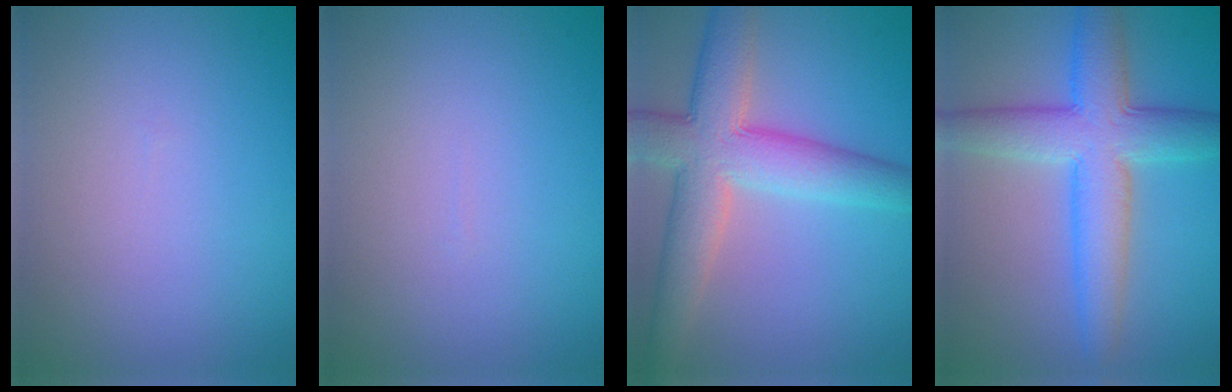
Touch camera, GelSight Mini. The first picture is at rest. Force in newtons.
{"total": 0.0}
{"total": 8.2, "press": 8.2, "slide": 0.5}
{"total": 7.2, "press": 7.2, "slide": 0.1}